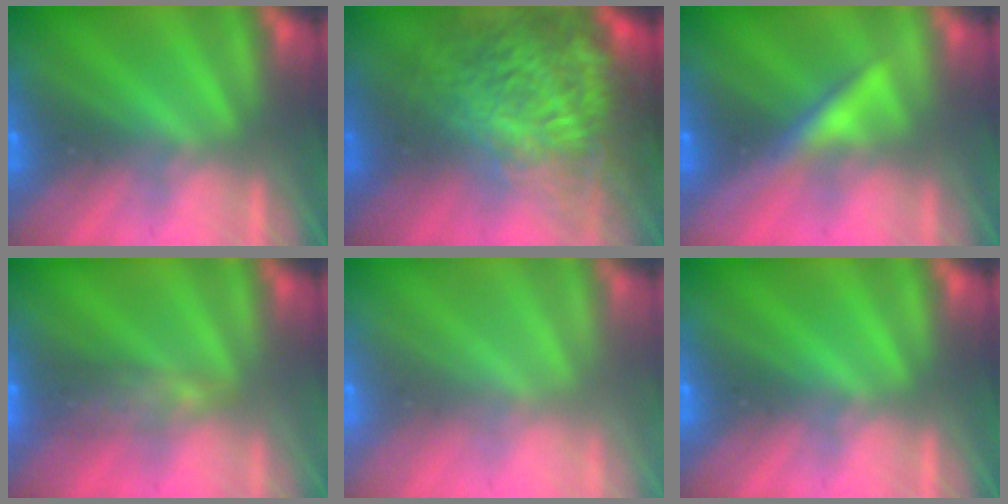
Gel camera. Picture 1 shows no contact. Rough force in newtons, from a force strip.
{"total": 10.5}
{"total": 3.5}
{"total": 5.9}
{"total": 7.7}
{"total": 0.0}